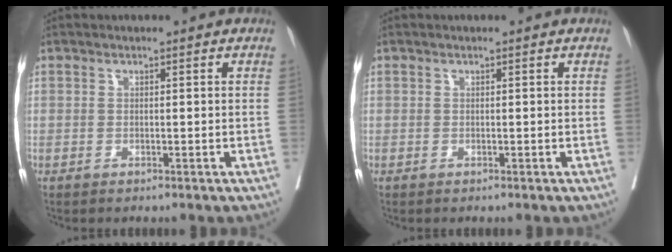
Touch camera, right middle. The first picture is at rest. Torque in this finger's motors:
{"motor_torque": [0.00, 0.00, 0.00, 0.00]}